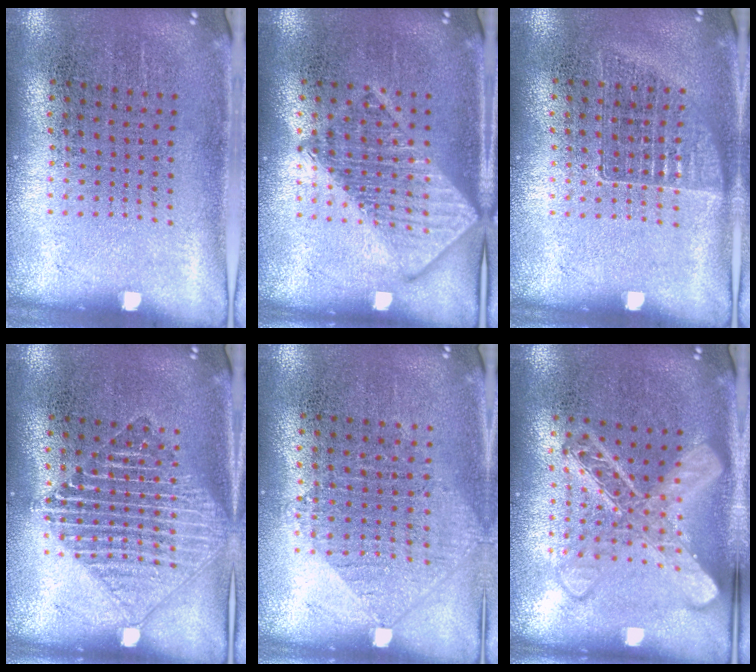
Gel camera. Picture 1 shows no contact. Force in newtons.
{"total": 2.4, "press": 2.4, "slide": 0.3}
{"total": 1.0, "press": 0.9, "slide": 0.3}
{"total": 1.7, "press": 1.7, "slide": 0.2}
{"total": 1.0, "press": 0.9, "slide": 0.3}
{"total": 2.8, "press": 2.8, "slide": 0.5}